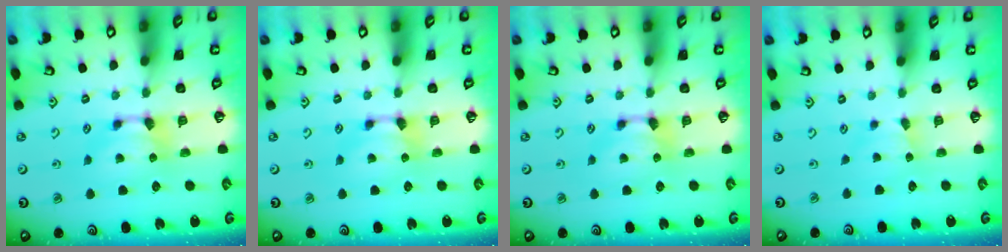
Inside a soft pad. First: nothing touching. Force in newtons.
{"total": 0.0}
{"total": 0.0}
{"total": 1.6, "press": 1.5, "slide": 0.4}